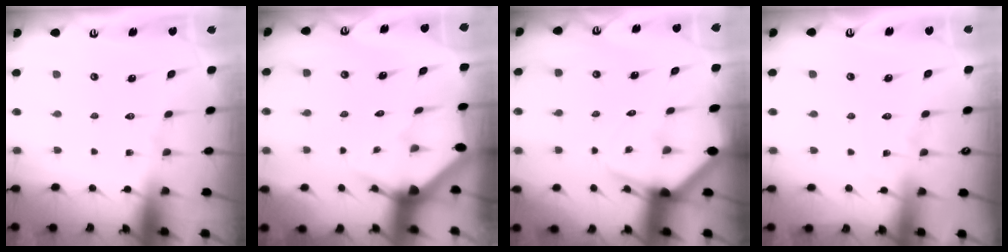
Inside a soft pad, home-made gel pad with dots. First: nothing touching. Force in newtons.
{"total": 3.0, "press": 3.0, "slide": 0.1}
{"total": 4.5, "press": 4.5, "slide": 0.6}
{"total": 3.0, "press": 2.9, "slide": 0.4}